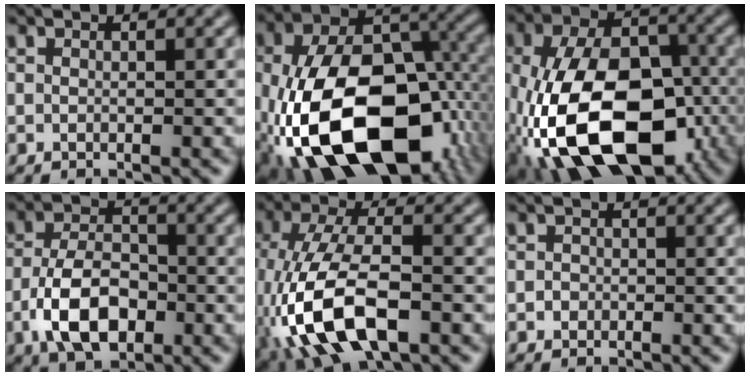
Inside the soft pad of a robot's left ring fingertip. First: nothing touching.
{"total": 17.8, "force": [-5.3, 10.6, 13.3], "torque": [-0.245, -0.030, -0.081]}
{"total": 15.0, "force": [-4.8, 8.8, 11.2], "torque": [-0.213, -0.020, -0.080]}
{"total": 6.7, "force": [-2.5, 3.9, 4.8], "torque": [-0.093, -0.001, -0.051]}
{"total": 11.6, "force": [-4.7, 5.3, 9.2], "torque": [-0.199, -0.002, -0.091]}
{"total": 0.8, "force": [-0.3, 0.7, 0.1], "torque": [0.003, -0.001, -0.007]}